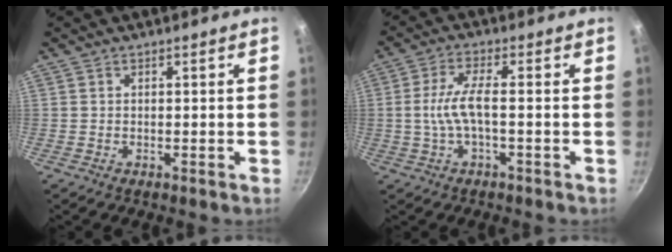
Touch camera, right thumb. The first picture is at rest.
{"total": 6.4, "force": [-1.0, 1.8, 6.1], "torque": [-0.139, 0.018, -0.023]}